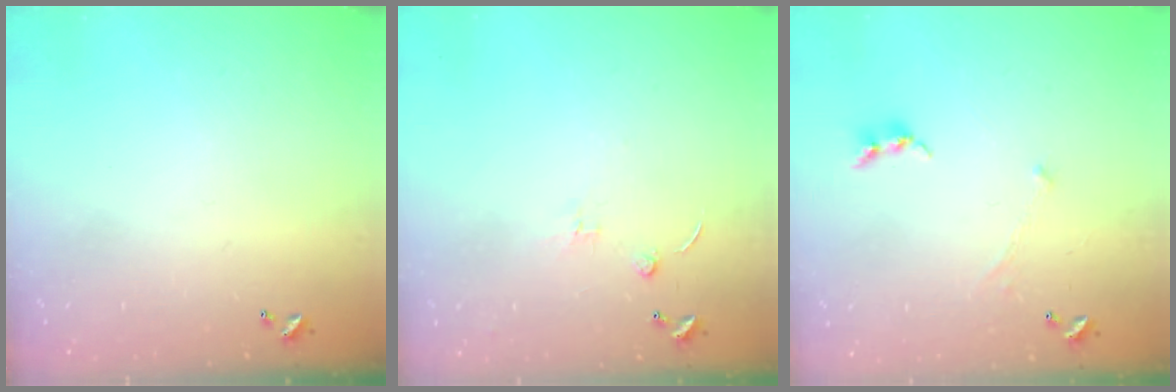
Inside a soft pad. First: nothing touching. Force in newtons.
{"total": 1.3, "press": 1.2, "slide": 0.5}
{"total": 0.6, "press": 0.6, "slide": 0.3}